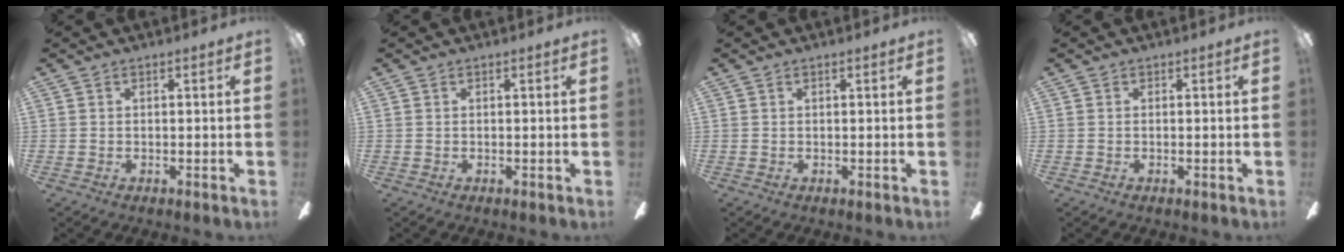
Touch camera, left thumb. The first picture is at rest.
{"total": 0.0}
{"total": 0.8, "force": [0.3, 0.0, 0.8], "torque": [-0.015, -0.002, 0.005]}
{"total": 0.0}